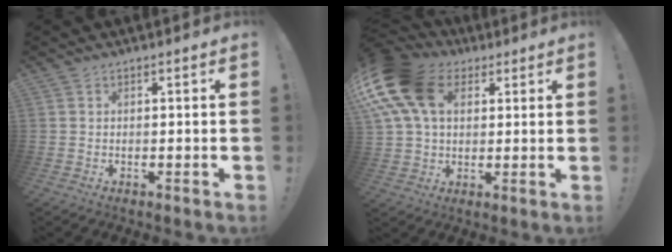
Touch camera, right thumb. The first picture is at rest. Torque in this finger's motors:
{"motor_torque": [2.44, 2.57, 2.19, 0.35, 0.56]}